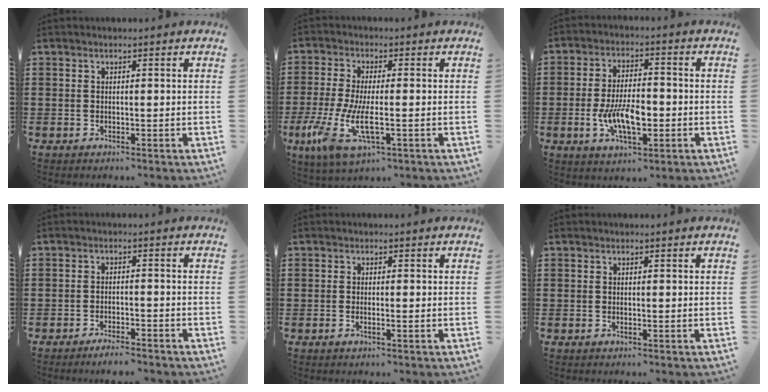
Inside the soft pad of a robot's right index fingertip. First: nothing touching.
{"total": 9.1, "force": [-3.2, 2.4, 8.2], "torque": [-0.190, -0.022, -0.059]}
{"total": 8.3, "force": [-2.0, 3.7, 7.2], "torque": [-0.155, -0.002, -0.039]}
{"total": 2.1, "force": [-2.0, 0.1, 0.6], "torque": [-0.014, 0.001, -0.039]}
{"total": 0.9, "force": [-0.5, 0.0, 0.8], "torque": [-0.013, -0.004, -0.008]}
{"total": 0.0}